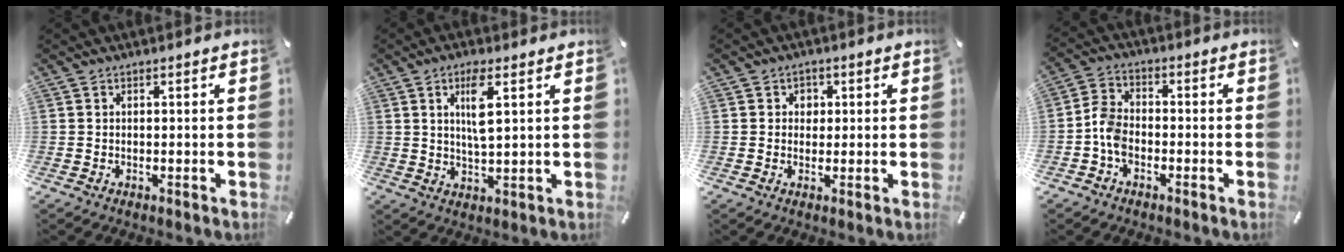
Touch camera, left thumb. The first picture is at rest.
{"total": 6.8, "force": [2.5, 1.7, 6.1], "torque": [-0.119, 0.000, 0.040]}
{"total": 2.6, "force": [0.1, 2.5, 0.8], "torque": [0.005, -0.002, -0.007]}
{"total": 6.0, "force": [-2.6, 4.2, 3.6], "torque": [-0.082, 0.014, -0.050]}